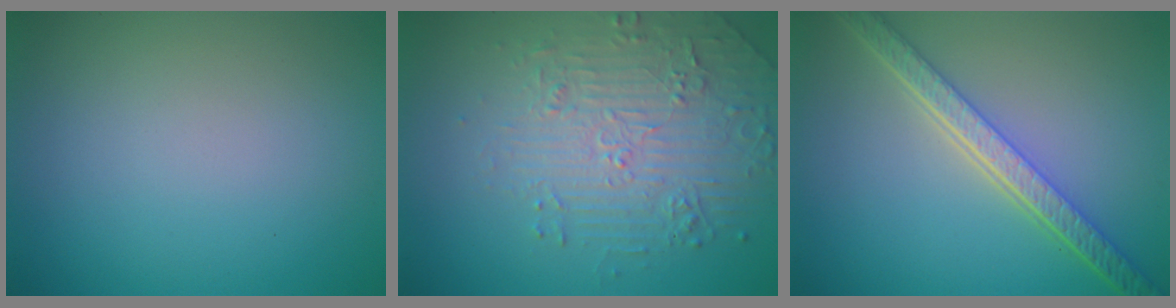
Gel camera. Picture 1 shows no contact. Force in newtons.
{"total": 4.9, "press": 3.9, "slide": 3.0}
{"total": 5.8, "press": 4.4, "slide": 3.8}